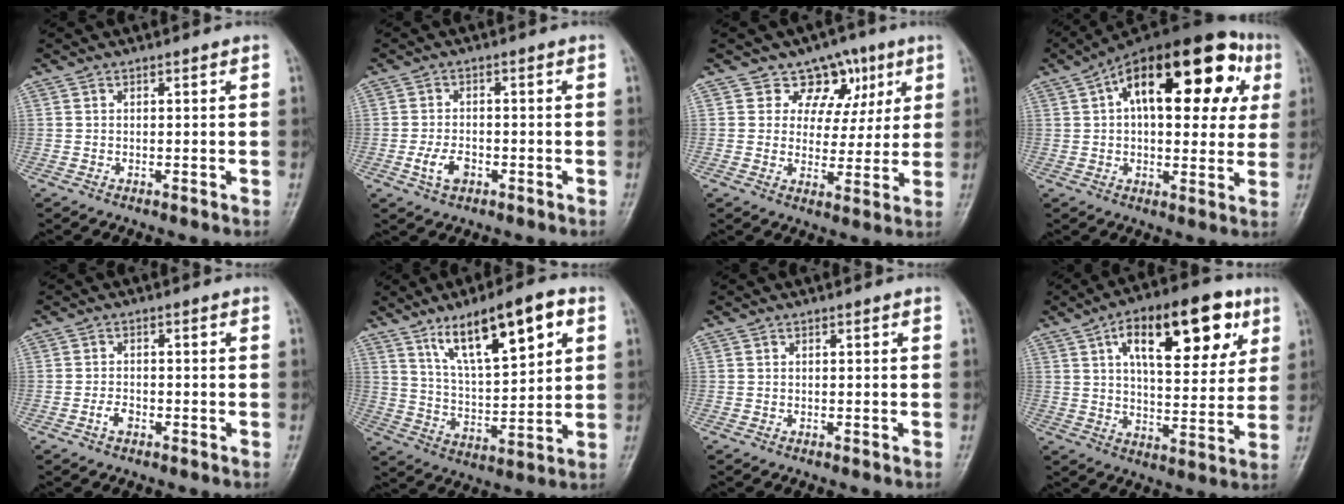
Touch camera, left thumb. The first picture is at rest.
{"total": 4.2, "force": [-1.6, 2.6, 2.9], "torque": [-0.055, 0.008, -0.029]}
{"total": 8.7, "force": [4.6, 6.9, 2.4], "torque": [0.015, -0.012, 0.065]}
{"total": 25.2, "force": [7.7, 12.3, 20.6], "torque": [-0.273, 0.036, 0.105]}
{"total": 2.1, "force": [-1.1, 1.2, 1.3], "torque": [-0.024, 0.009, -0.022]}
{"total": 15.7, "force": [7.9, 5.0, 12.6], "torque": [-0.183, -0.027, 0.138]}
{"total": 0.0}
{"total": 19.7, "force": [8.5, 8.8, 15.5], "torque": [-0.187, -0.013, 0.127]}